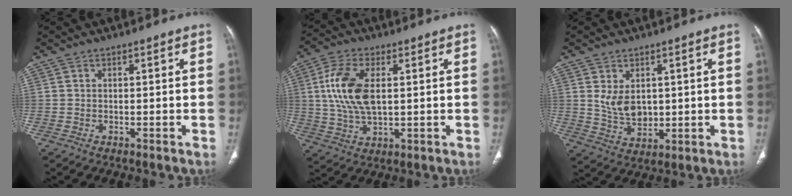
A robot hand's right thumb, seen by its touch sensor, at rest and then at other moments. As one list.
[{"total": 11.9, "force": [2.0, 6.2, 9.9], "torque": [-0.208, 0.000, 0.039]}, {"total": 6.8, "force": [1.5, 4.6, 4.7], "torque": [-0.068, -0.016, 0.044]}]